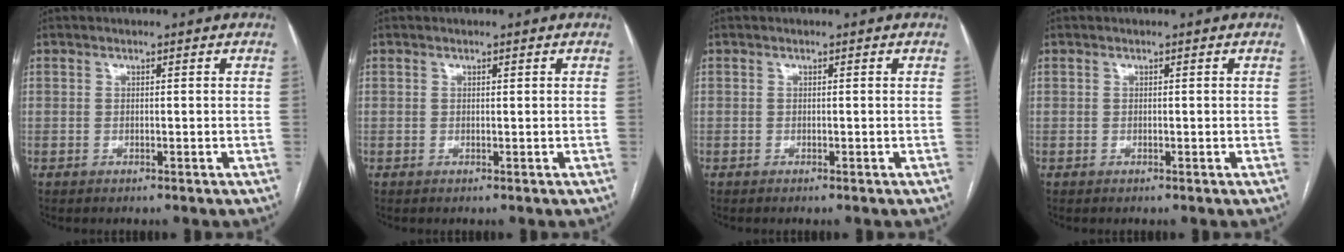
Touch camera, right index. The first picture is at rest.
{"total": 0.0}
{"total": 0.0}
{"total": 0.0}